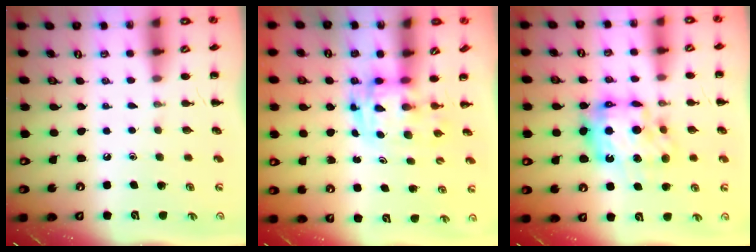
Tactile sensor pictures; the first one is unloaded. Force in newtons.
{"total": 2.8, "press": 2.7, "slide": 0.5}
{"total": 15.0, "press": 14.9, "slide": 1.5}